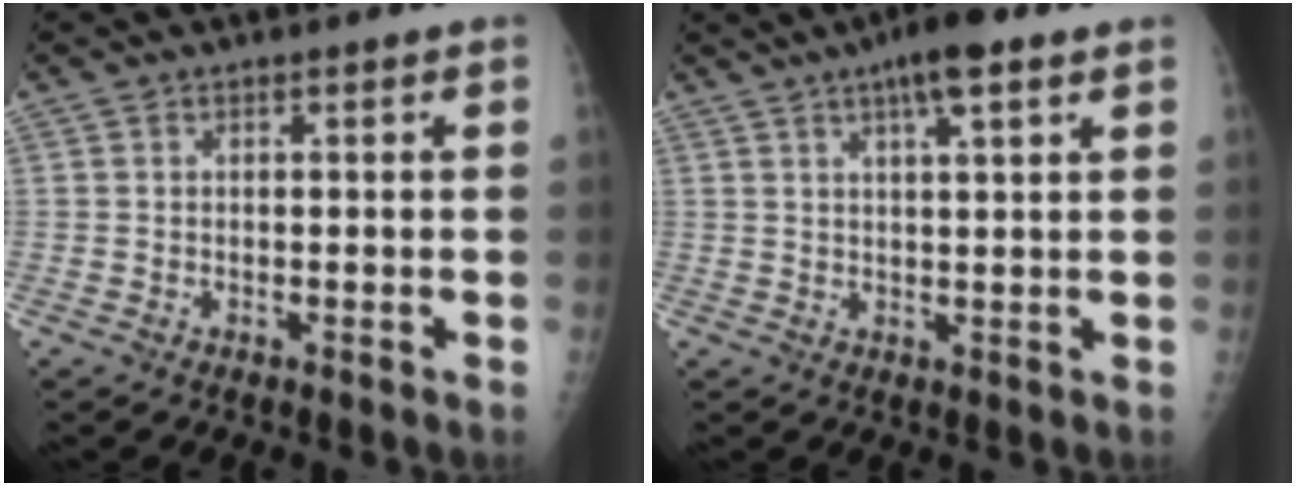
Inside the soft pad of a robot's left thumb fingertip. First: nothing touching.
{"total": 7.5, "force": [4.2, 1.6, 5.9], "torque": [-0.094, -0.004, 0.066]}